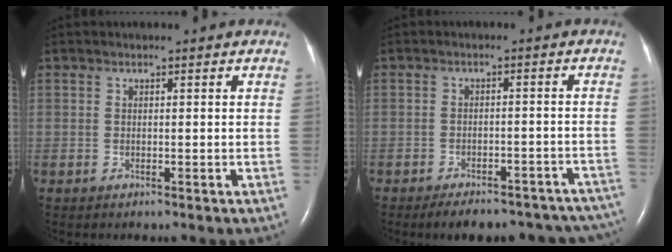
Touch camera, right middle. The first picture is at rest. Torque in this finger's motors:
{"motor_torque": [0.46, -0.49, 0.06, 0.03]}